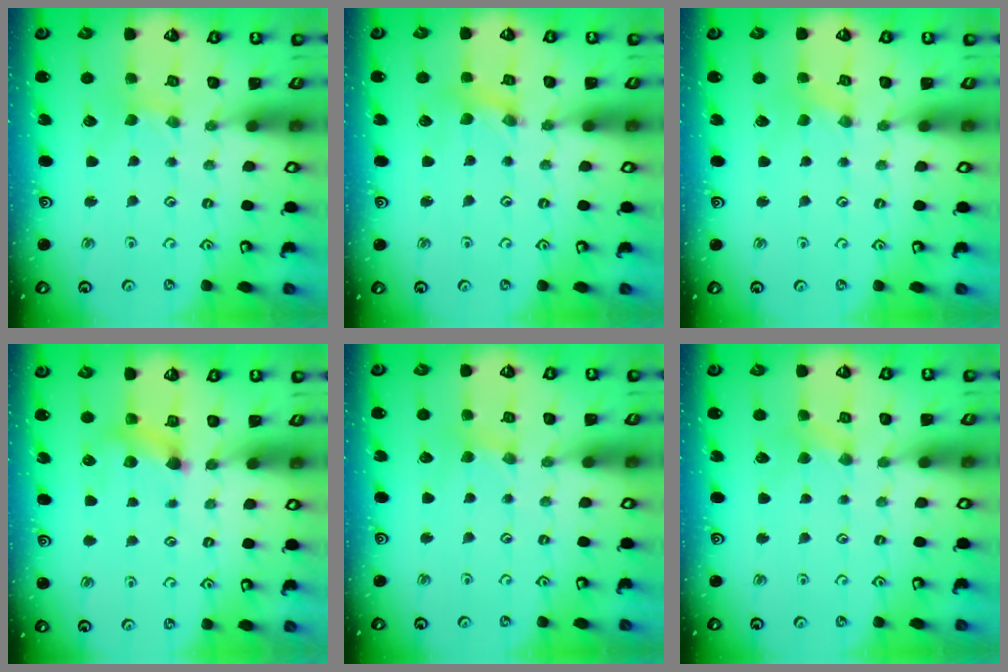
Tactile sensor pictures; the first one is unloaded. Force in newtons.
{"total": 1.6, "press": 1.6, "slide": 0.2}
{"total": 0.0}
{"total": 5.6, "press": 5.6, "slide": 0.4}
{"total": 2.2, "press": 2.2, "slide": 0.4}
{"total": 2.1, "press": 2.0, "slide": 0.4}